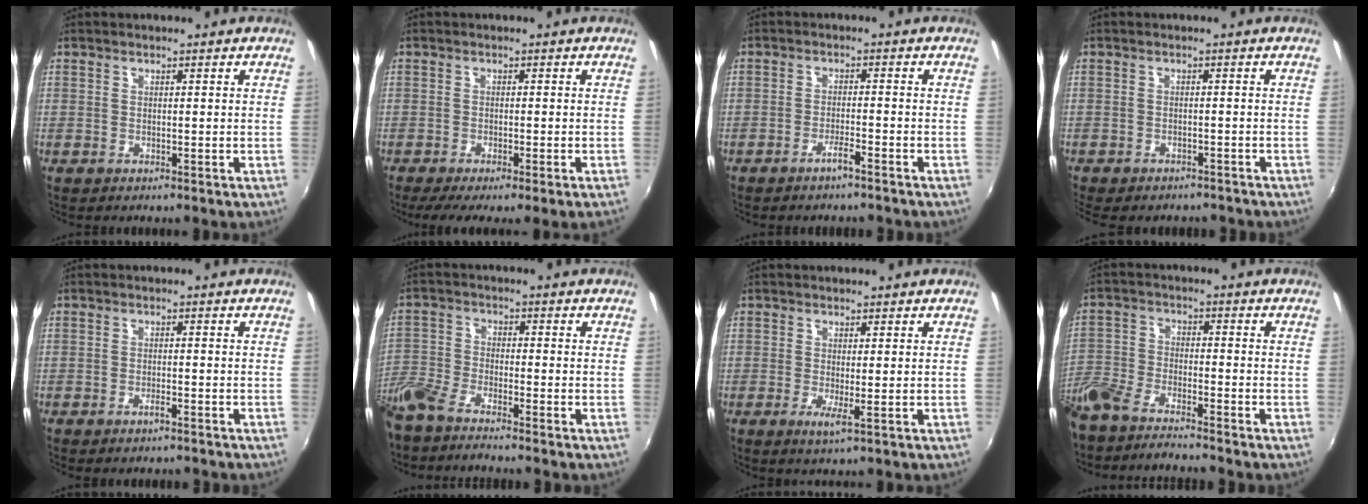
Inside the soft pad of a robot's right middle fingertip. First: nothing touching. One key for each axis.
{"total": 5.4, "fx": -3.7, "fy": -0.4, "fz": 3.8, "tx": -0.074, "ty": -0.025, "tz": -0.059}
{"total": 2.5, "fx": -2.1, "fy": 0.1, "fz": 1.3, "tx": -0.037, "ty": 0.001, "tz": -0.036}
{"total": 8.3, "fx": -7.0, "fy": 2.8, "fz": 3.3, "tx": -0.077, "ty": -0.027, "tz": -0.099}
{"total": 1.7, "fx": -1.5, "fy": 0.3, "fz": 0.7, "tx": -0.018, "ty": -0.002, "tz": -0.026}
{"total": 7.3, "fx": -6.4, "fy": 1.0, "fz": 3.5, "tx": -0.092, "ty": -0.012, "tz": -0.134}
{"total": 2.1, "fx": -0.3, "fy": -0.2, "fz": 2.0, "tx": -0.042, "ty": -0.010, "tz": -0.008}
{"total": 11.0, "fx": -9.6, "fy": 1.7, "fz": 5.1, "tx": -0.128, "ty": -0.023, "tz": -0.185}